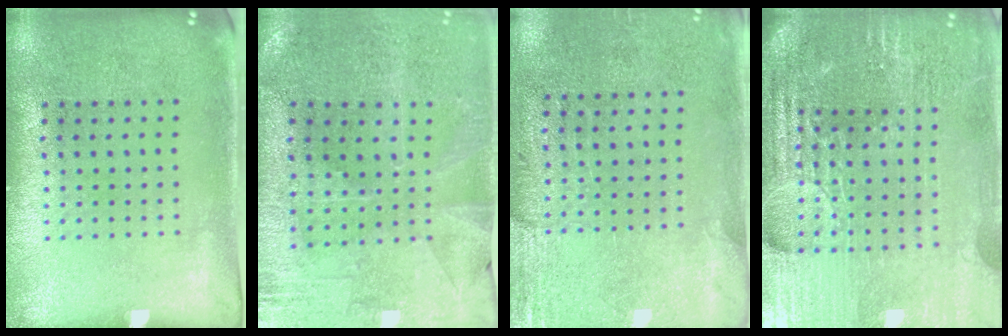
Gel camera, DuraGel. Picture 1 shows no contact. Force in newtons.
{"total": 0.7, "press": 0.6, "slide": 0.3}
{"total": 2.8, "press": 2.5, "slide": 1.2}
{"total": 5.8, "press": 5.2, "slide": 2.6}